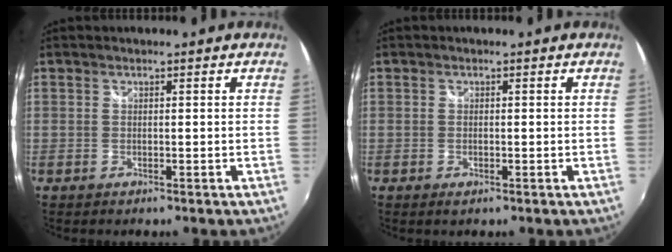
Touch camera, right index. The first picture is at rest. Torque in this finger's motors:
{"motor_torque": [0.20, 0.14, 0.18, 0.05]}